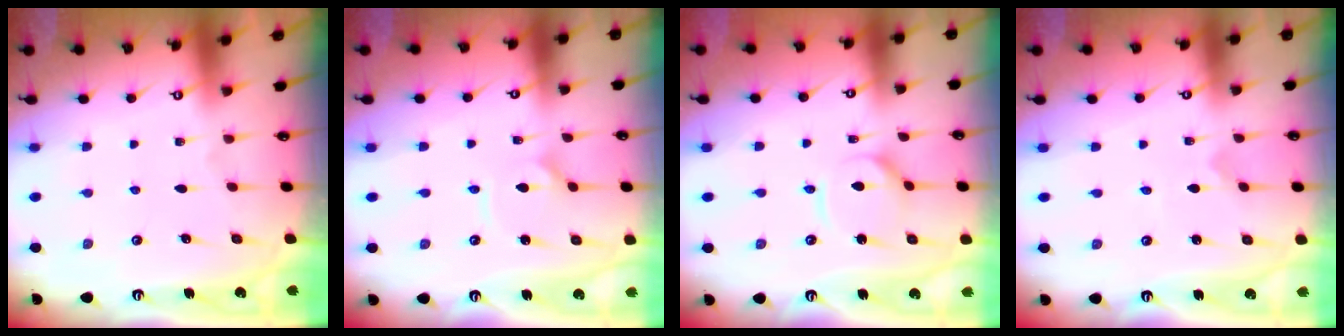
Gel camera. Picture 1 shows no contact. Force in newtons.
{"total": 3.3, "press": 3.3, "slide": 0.5}
{"total": 4.8, "press": 4.8, "slide": 0.4}
{"total": 0.0}